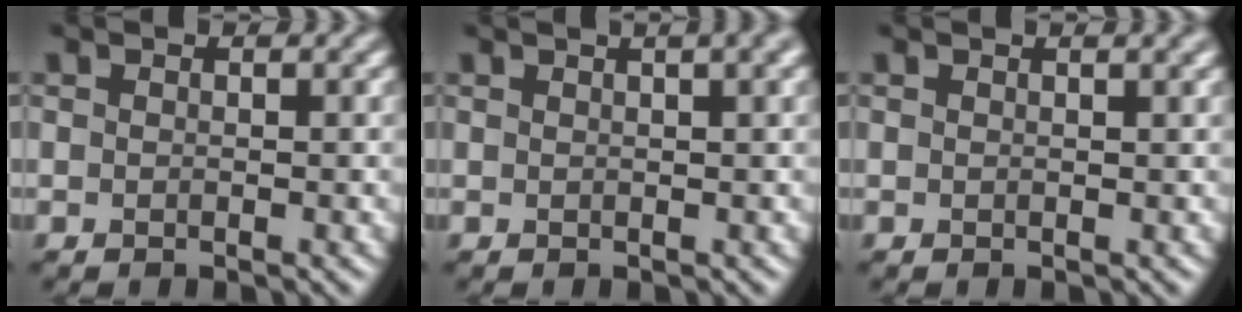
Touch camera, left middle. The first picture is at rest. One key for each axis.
{"total": 6.9, "fx": 3.9, "fy": 2.9, "fz": 4.9, "tx": -0.040, "ty": 0.042, "tz": 0.023}
{"total": 2.6, "fx": 1.7, "fy": 0.9, "fz": 1.7, "tx": -0.012, "ty": 0.007, "tz": 0.010}